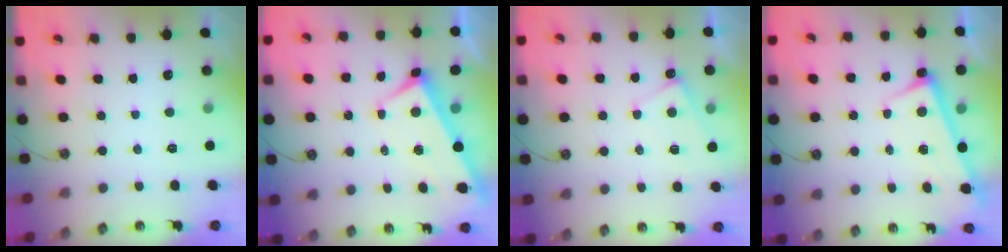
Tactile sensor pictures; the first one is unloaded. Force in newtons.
{"total": 2.8, "press": 2.7, "slide": 0.9}
{"total": 4.4, "press": 4.4, "slide": 0.4}
{"total": 2.8, "press": 2.7, "slide": 0.5}